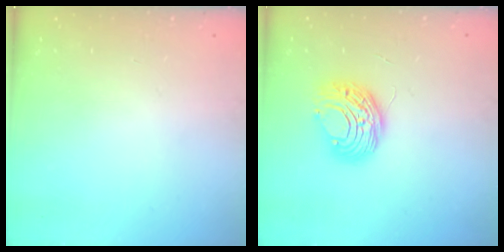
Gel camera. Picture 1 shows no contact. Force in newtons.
{"total": 9.0, "press": 8.9, "slide": 0.5}